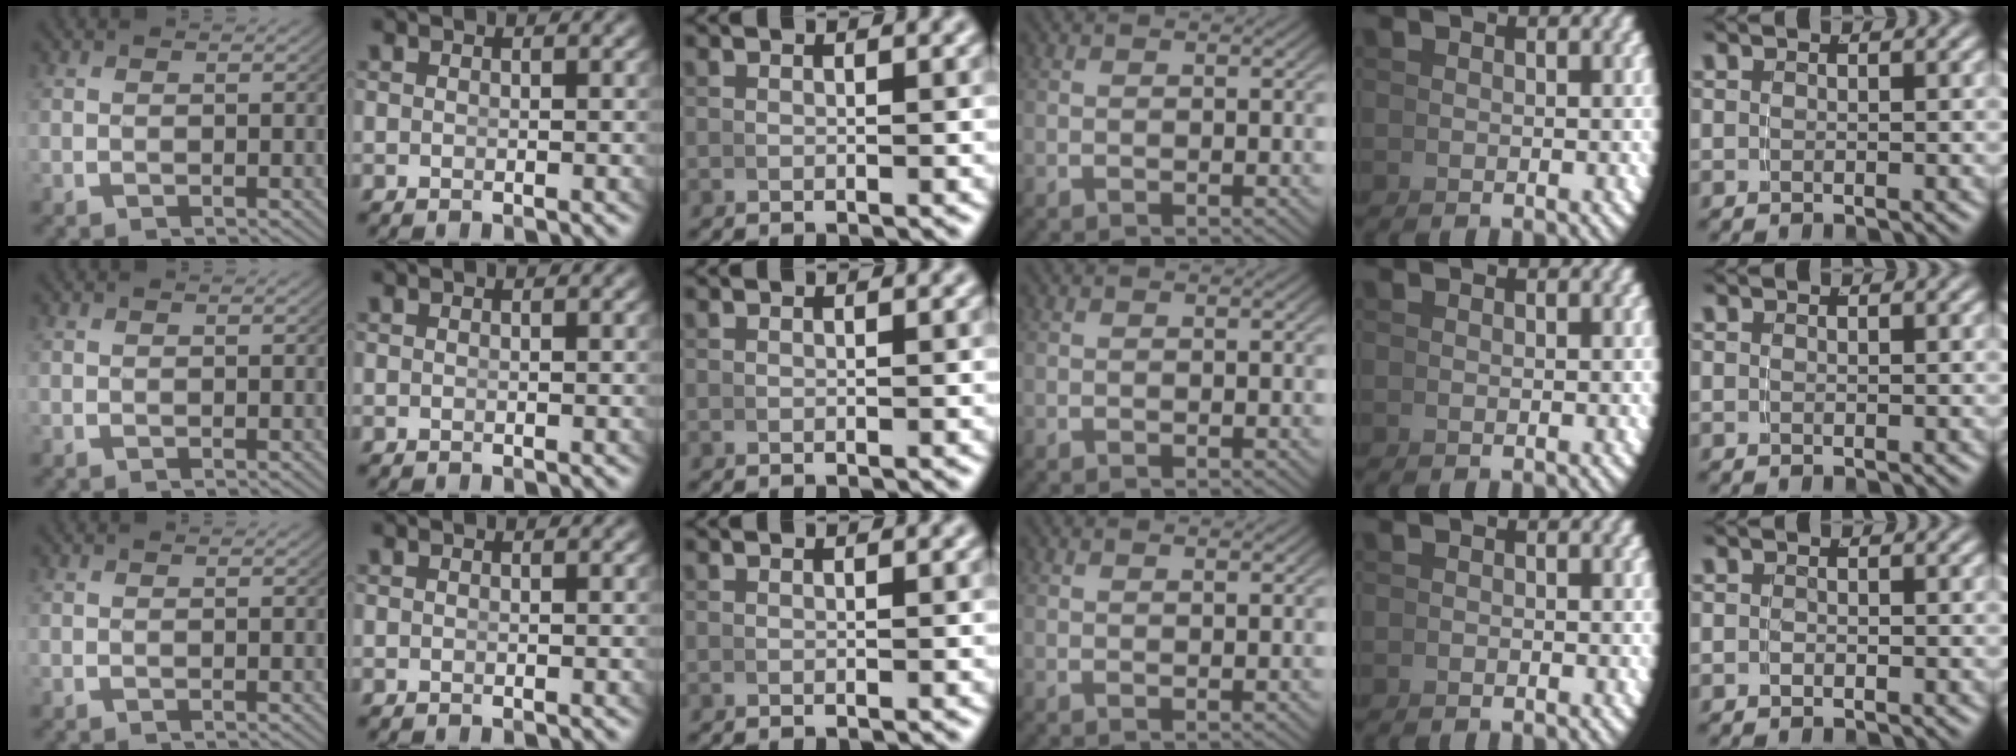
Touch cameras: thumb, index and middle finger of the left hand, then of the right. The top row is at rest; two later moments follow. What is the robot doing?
{"motion": "lift_and_place", "object": "hoodie"}